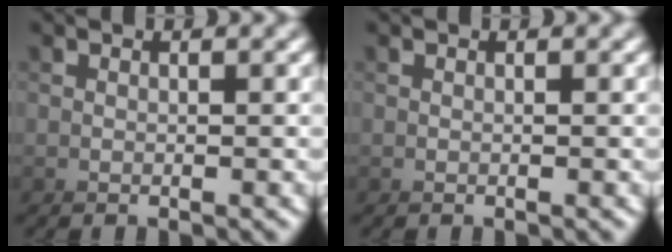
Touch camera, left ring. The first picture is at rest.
{"total": 0.0}